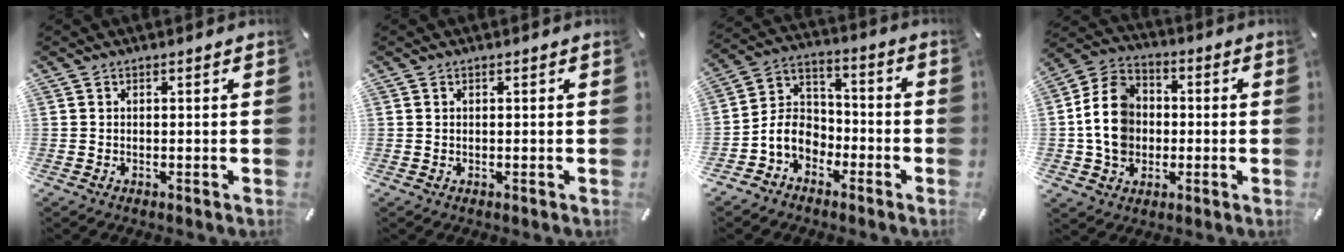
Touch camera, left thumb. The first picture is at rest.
{"total": 0.0}
{"total": 9.1, "force": [-4.2, 7.5, 3.1], "torque": [-0.079, 0.028, -0.079]}
{"total": 12.3, "force": [-0.9, 10.6, 6.1], "torque": [-0.138, 0.024, -0.013]}